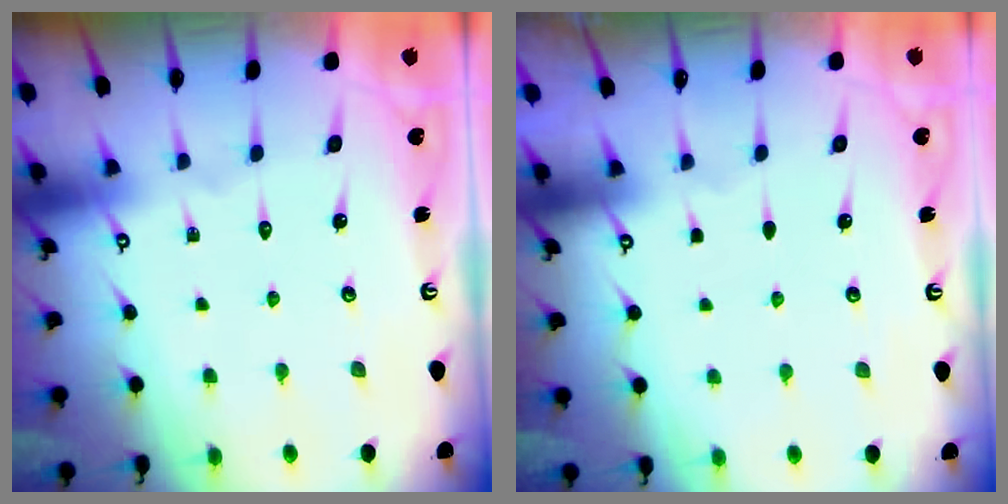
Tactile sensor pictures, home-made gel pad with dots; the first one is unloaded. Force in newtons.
{"total": 0.9, "press": 0.9, "slide": 0.1}